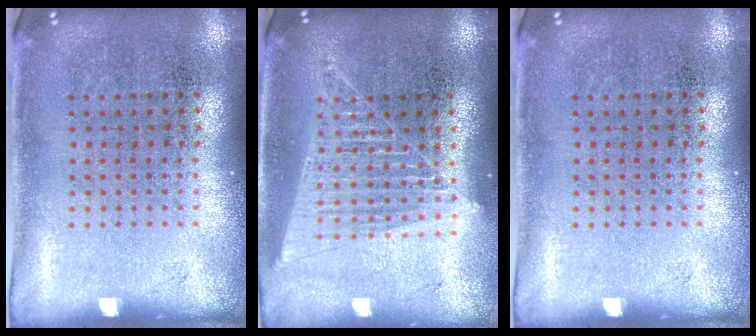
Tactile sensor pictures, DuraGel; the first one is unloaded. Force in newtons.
{"total": 1.6, "press": 1.5, "slide": 0.6}
{"total": 0.0}